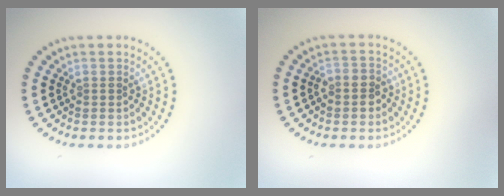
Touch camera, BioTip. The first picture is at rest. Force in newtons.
{"total": 2.0, "press": 1.8, "slide": 0.8}